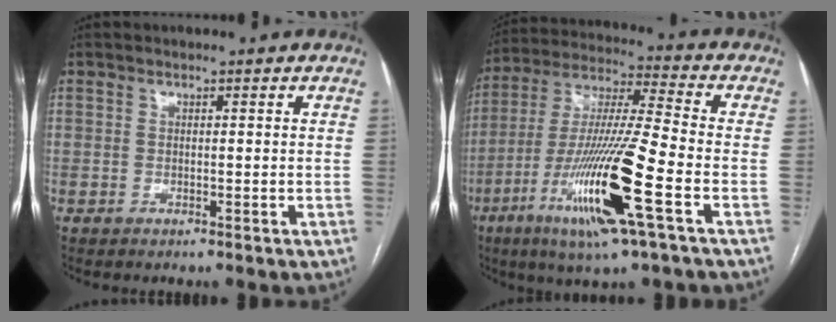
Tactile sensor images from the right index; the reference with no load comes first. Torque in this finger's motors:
{"motor_torque": [2.14, 0.00, 0.78, 0.21]}